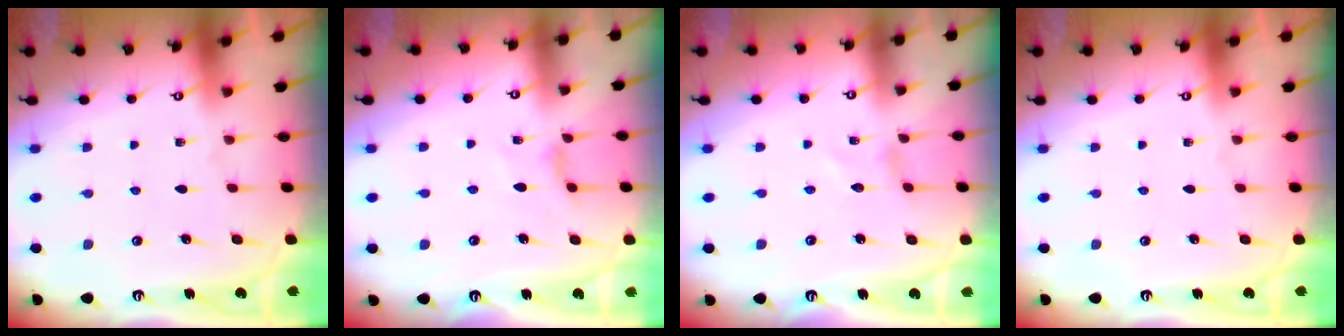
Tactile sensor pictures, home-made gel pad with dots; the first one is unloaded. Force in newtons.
{"total": 4.2, "press": 4.2, "slide": 0.5}
{"total": 0.0}
{"total": 0.0}